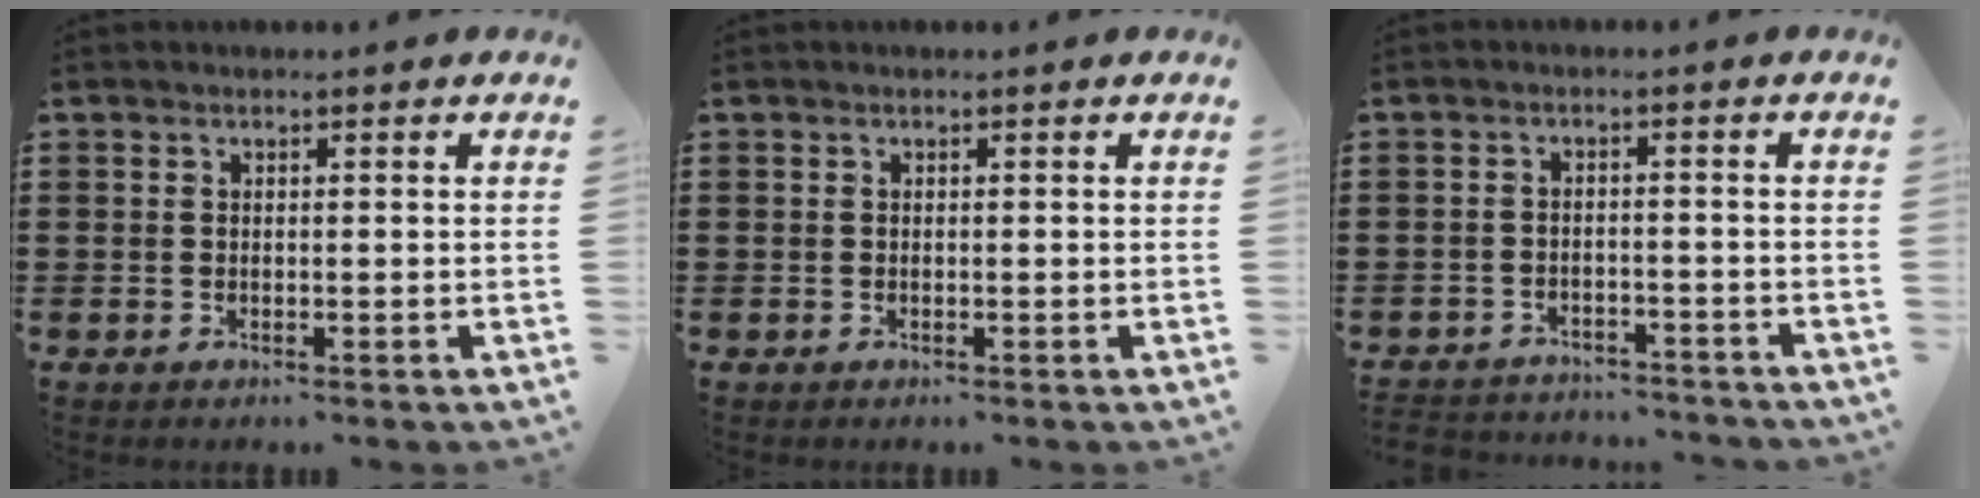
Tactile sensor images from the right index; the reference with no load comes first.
{"total": 0.0}
{"total": 2.8, "force": [-2.8, 0.3, -0.1], "torque": [-0.006, -0.002, -0.060]}